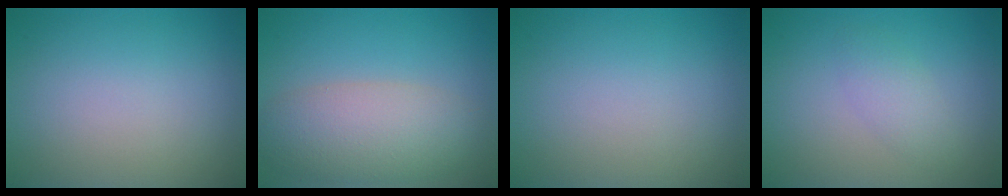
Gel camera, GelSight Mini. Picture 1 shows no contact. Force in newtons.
{"total": 6.1, "press": 6.1, "slide": 0.4}
{"total": 0.0}
{"total": 1.8, "press": 1.8, "slide": 0.0}